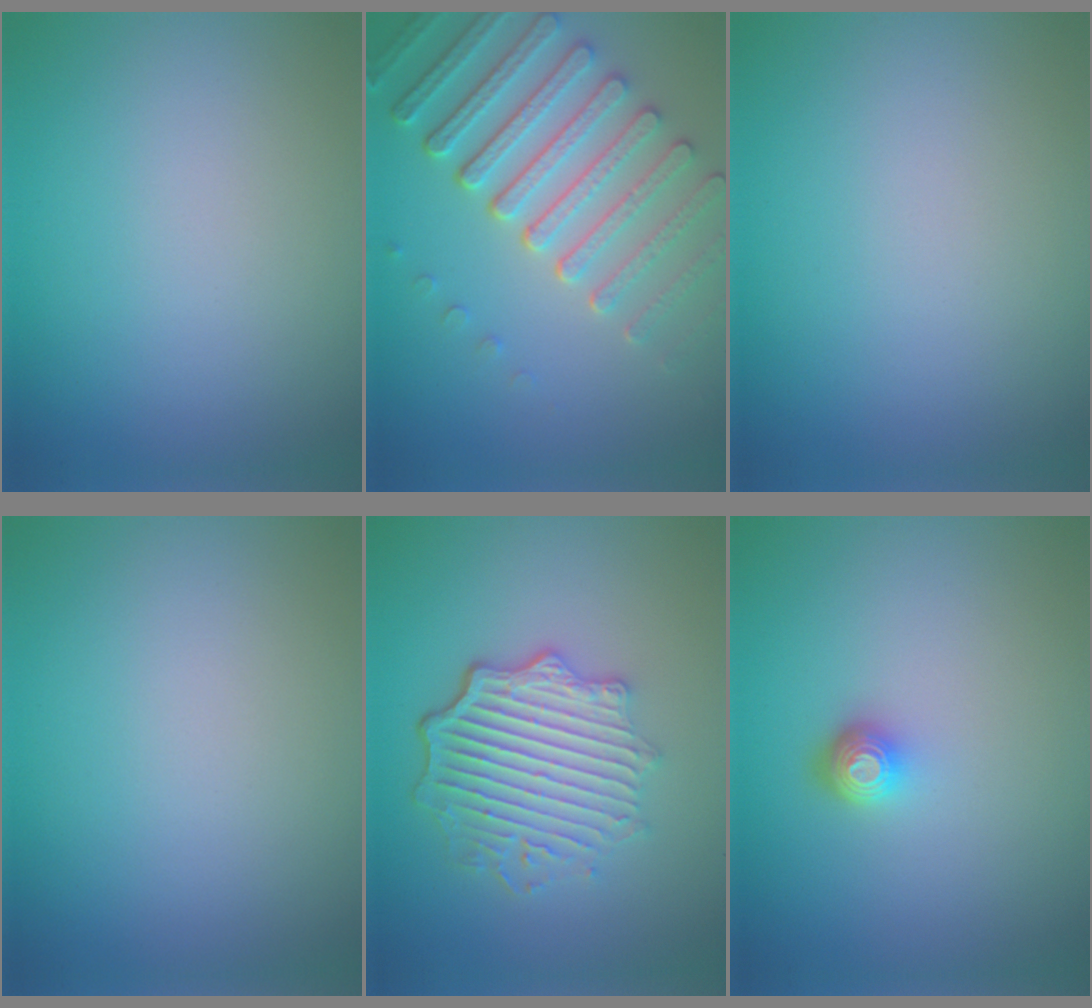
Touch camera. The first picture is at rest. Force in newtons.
{"total": 6.7, "press": 5.6, "slide": 3.6}
{"total": 0.0}
{"total": 0.0}
{"total": 6.0, "press": 4.5, "slide": 4.0}
{"total": 1.7, "press": 1.3, "slide": 1.2}